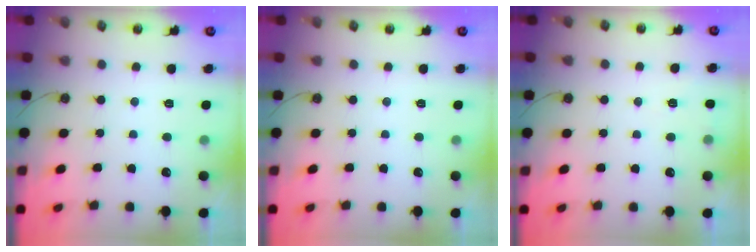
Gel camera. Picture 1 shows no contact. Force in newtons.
{"total": 0.0}
{"total": 2.7, "press": 2.6, "slide": 0.8}